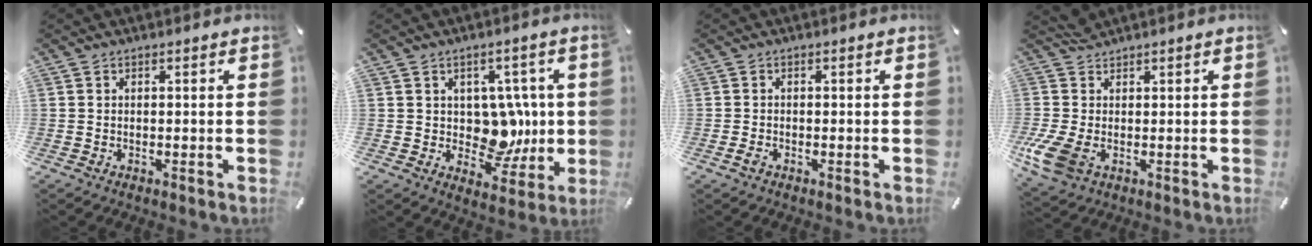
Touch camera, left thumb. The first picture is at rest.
{"total": 10.2, "force": [1.3, 8.7, 5.2], "torque": [-0.045, -0.013, 0.034]}
{"total": 0.8, "force": [-0.5, 0.5, 0.4], "torque": [-0.006, 0.000, -0.008]}
{"total": 9.1, "force": [0.5, 6.9, 6.0], "torque": [-0.143, -0.002, 0.015]}